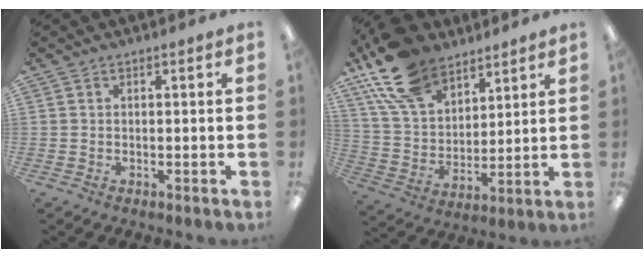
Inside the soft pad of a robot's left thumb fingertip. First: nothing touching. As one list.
[{"total": 18.6, "force": [12.5, 10.4, 9.0], "torque": [-0.195, -0.050, 0.235]}]